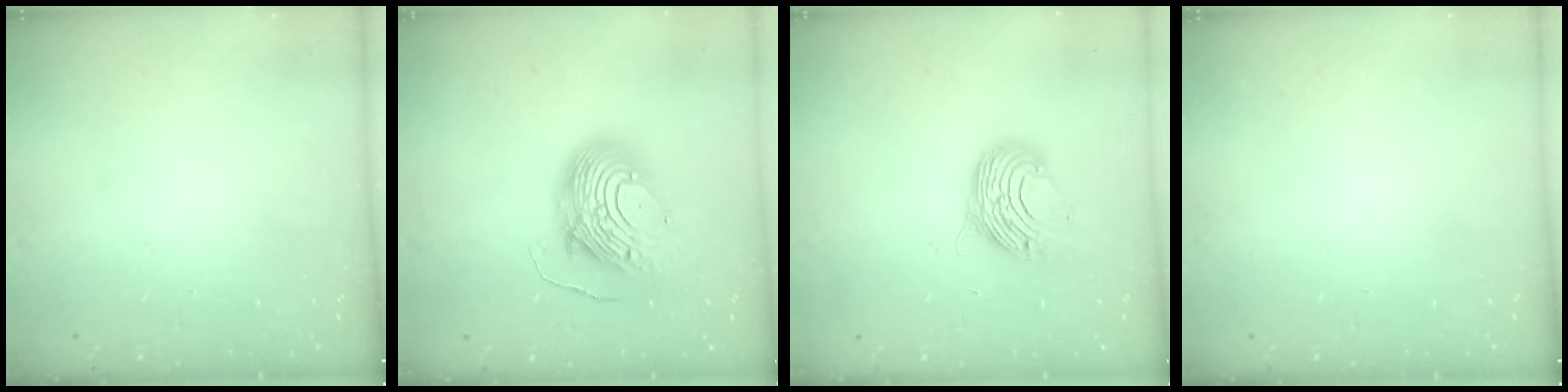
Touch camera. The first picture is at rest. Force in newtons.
{"total": 13.5, "press": 13.4, "slide": 0.8}
{"total": 9.5, "press": 9.5, "slide": 0.1}
{"total": 0.0}